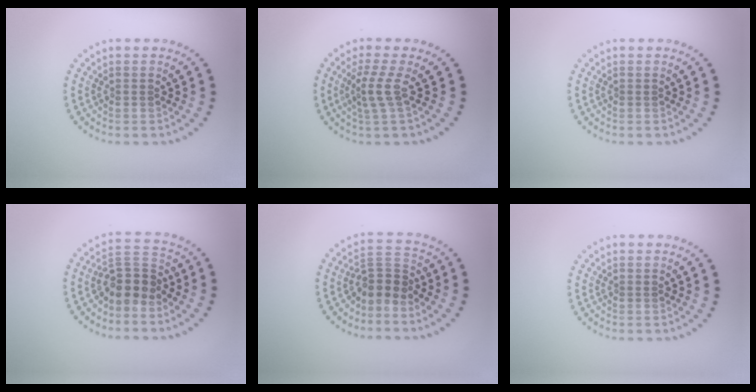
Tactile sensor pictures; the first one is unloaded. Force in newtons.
{"total": 2.3, "press": 1.5, "slide": 1.7}
{"total": 0.0}
{"total": 3.8, "press": 3.3, "slide": 2.0}
{"total": 2.9, "press": 2.1, "slide": 2.0}
{"total": 0.0}